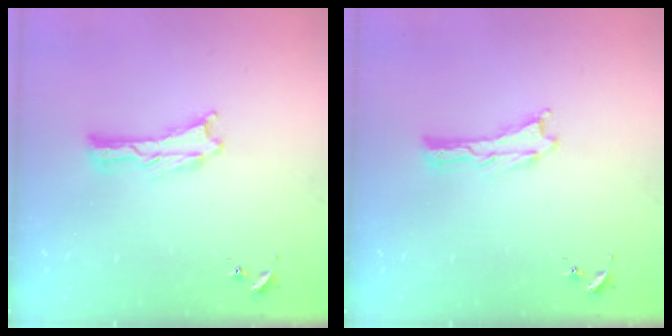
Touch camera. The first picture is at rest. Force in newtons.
{"total": 0.0}